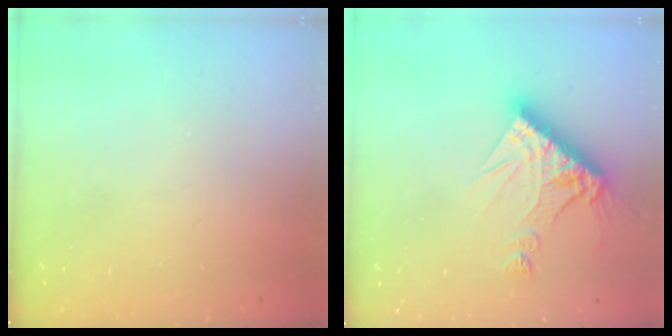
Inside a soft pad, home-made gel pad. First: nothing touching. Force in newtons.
{"total": 13.9, "press": 13.9, "slide": 1.4}